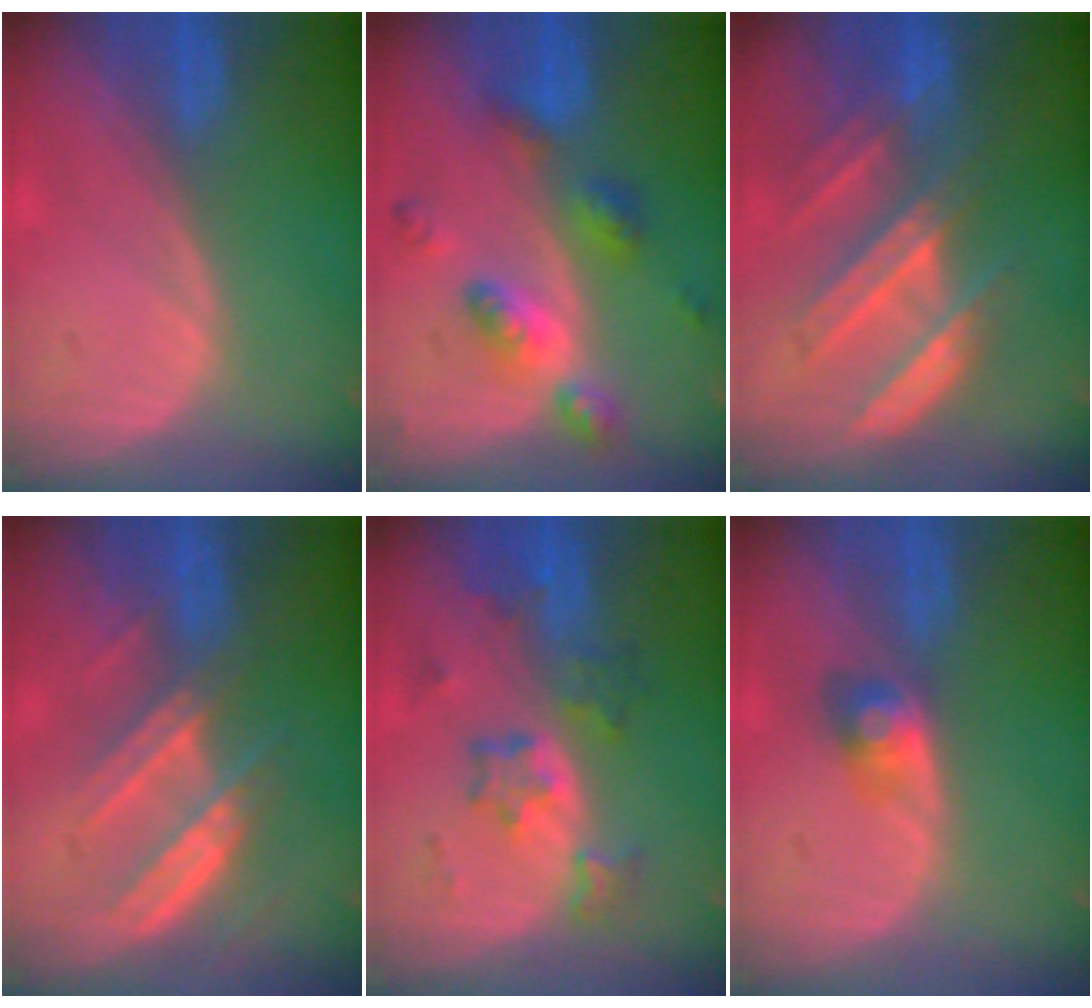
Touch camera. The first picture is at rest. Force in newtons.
{"total": 7.4, "press": 7.4, "slide": 0.5}
{"total": 8.2, "press": 7.8, "slide": 2.5}
{"total": 6.8, "press": 6.7, "slide": 1.0}
{"total": 7.1, "press": 6.5, "slide": 2.9}
{"total": 2.9, "press": 2.9, "slide": 0.0}